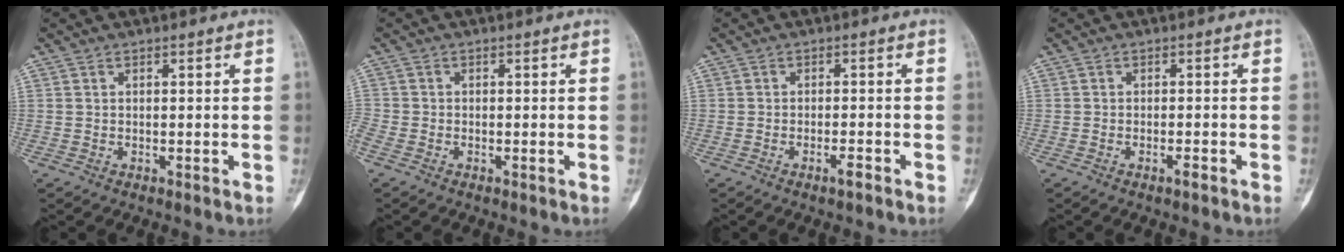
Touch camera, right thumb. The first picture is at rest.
{"total": 2.3, "force": [-1.4, 1.0, 1.5], "torque": [-0.049, -0.005, -0.036]}
{"total": 2.0, "force": [-1.3, 0.4, 1.5], "torque": [-0.030, 0.005, -0.024]}
{"total": 1.4, "force": [-0.9, 0.3, 1.1], "torque": [-0.022, 0.004, -0.015]}